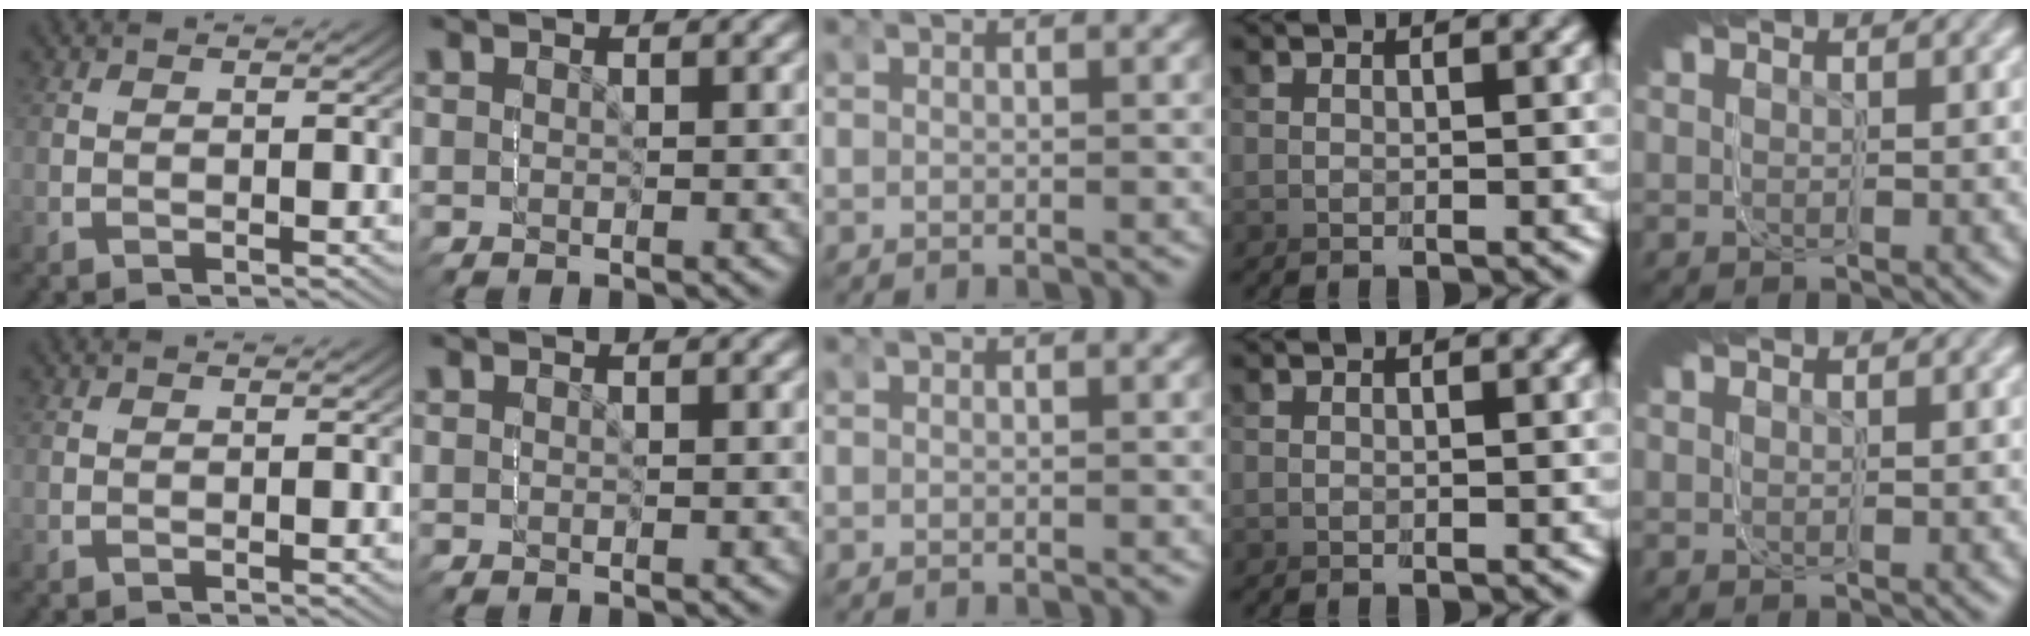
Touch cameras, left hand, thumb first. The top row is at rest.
{}